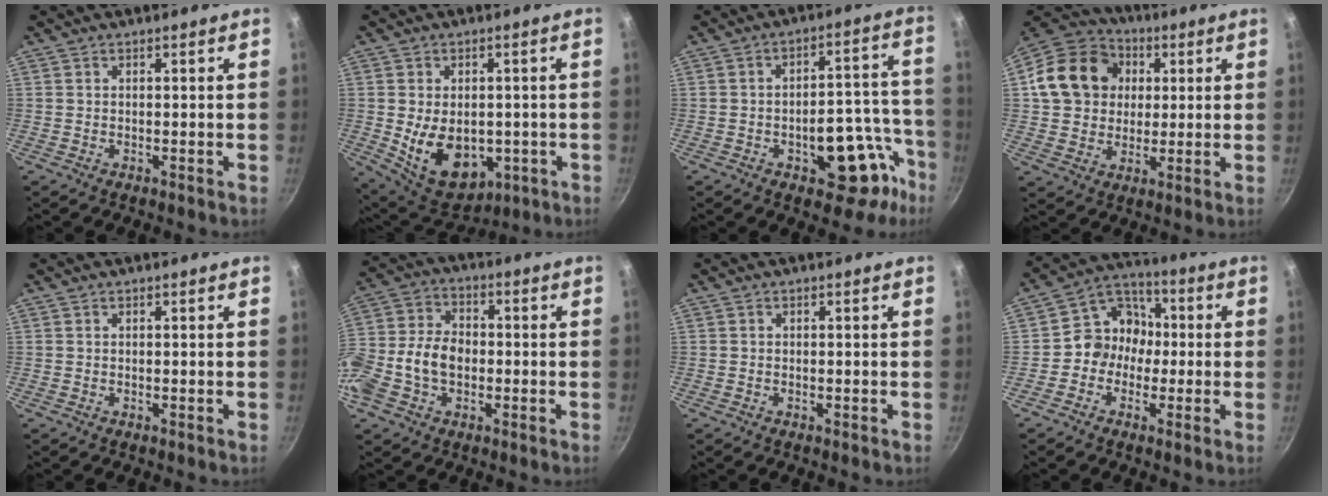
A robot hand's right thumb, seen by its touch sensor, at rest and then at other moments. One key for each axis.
{"total": 13.9, "fx": -2.0, "fy": 9.6, "fz": 9.9, "tx": -0.126, "ty": -0.010, "tz": -0.003}
{"total": 16.0, "fx": -7.2, "fy": 8.8, "fz": 11.3, "tx": -0.062, "ty": 0.062, "tz": -0.088}
{"total": 16.7, "fx": 3.2, "fy": 14.1, "fz": 8.4, "tx": -0.134, "ty": 0.024, "tz": 0.046}
{"total": 0.0}
{"total": 13.6, "fx": -2.8, "fy": 9.5, "fz": 9.4, "tx": -0.177, "ty": 0.037, "tz": -0.061}
{"total": 0.0}
{"total": 8.9, "fx": -1.1, "fy": 8.0, "fz": 3.8, "tx": -0.017, "ty": 0.035, "tz": -0.040}